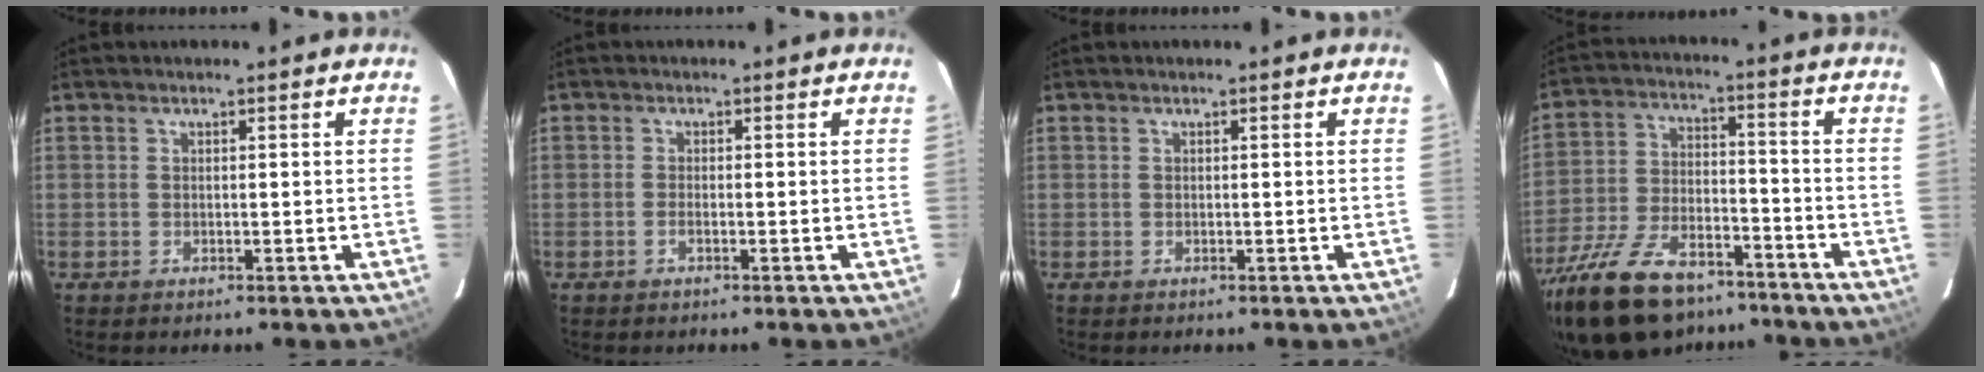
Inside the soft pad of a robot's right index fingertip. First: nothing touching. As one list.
[{"total": 0.8, "force": [-0.6, 0.2, 0.5], "torque": [-0.012, 0.001, -0.012]}, {"total": 0.0}, {"total": 23.6, "force": [-17.5, 10.5, 11.9], "torque": [-0.256, -0.020, -0.282]}]